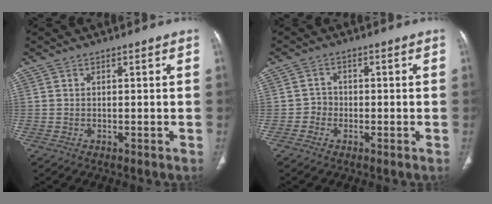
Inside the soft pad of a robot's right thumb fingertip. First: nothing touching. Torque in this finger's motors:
{"motor_torque": [-0.19, 0.02, 0.35, -0.26, -0.05]}